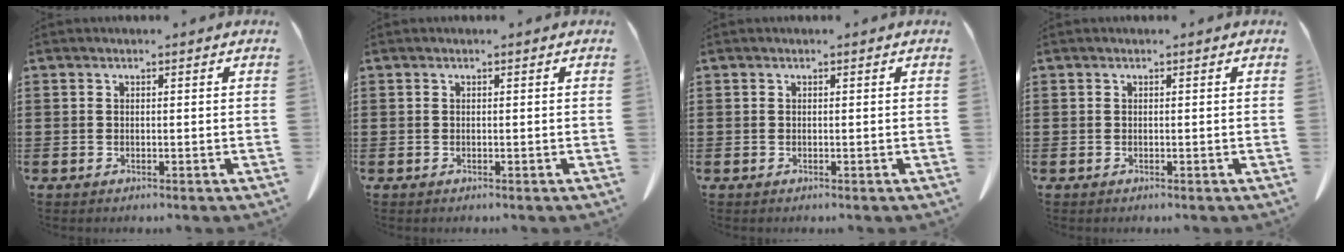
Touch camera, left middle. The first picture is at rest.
{"total": 0.0}
{"total": 0.0}
{"total": 0.0}